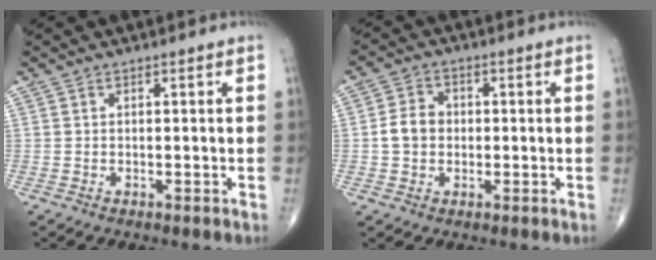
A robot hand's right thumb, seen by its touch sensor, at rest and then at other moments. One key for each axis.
{"total": 5.2, "fx": -0.3, "fy": 4.3, "fz": 2.9, "tx": -0.043, "ty": 0.013, "tz": -0.010}